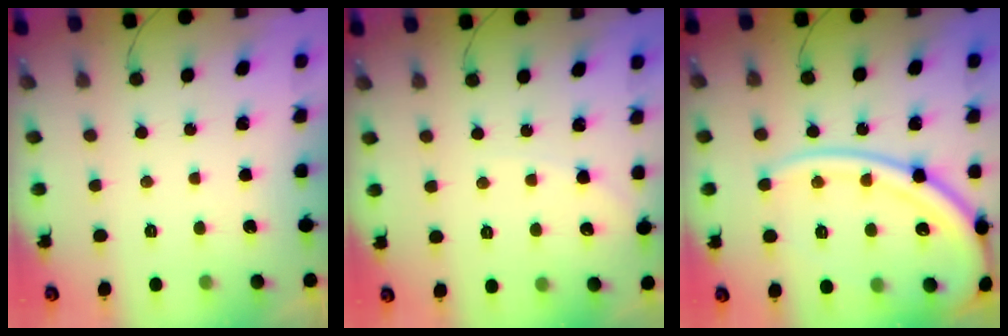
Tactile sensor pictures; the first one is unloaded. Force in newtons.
{"total": 4.2, "press": 4.2, "slide": 0.6}
{"total": 18.9, "press": 18.8, "slide": 1.9}